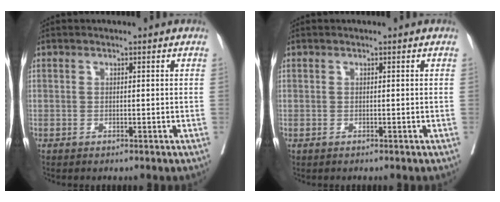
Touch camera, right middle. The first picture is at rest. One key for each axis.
{"total": 0.0}